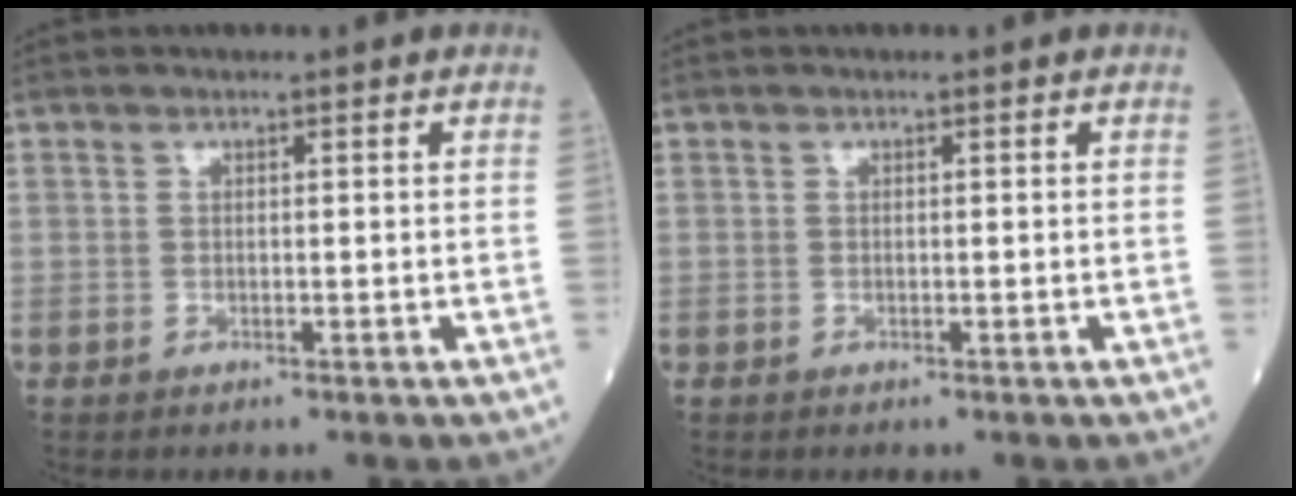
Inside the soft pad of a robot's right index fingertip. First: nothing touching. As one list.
[{"total": 0.0}]